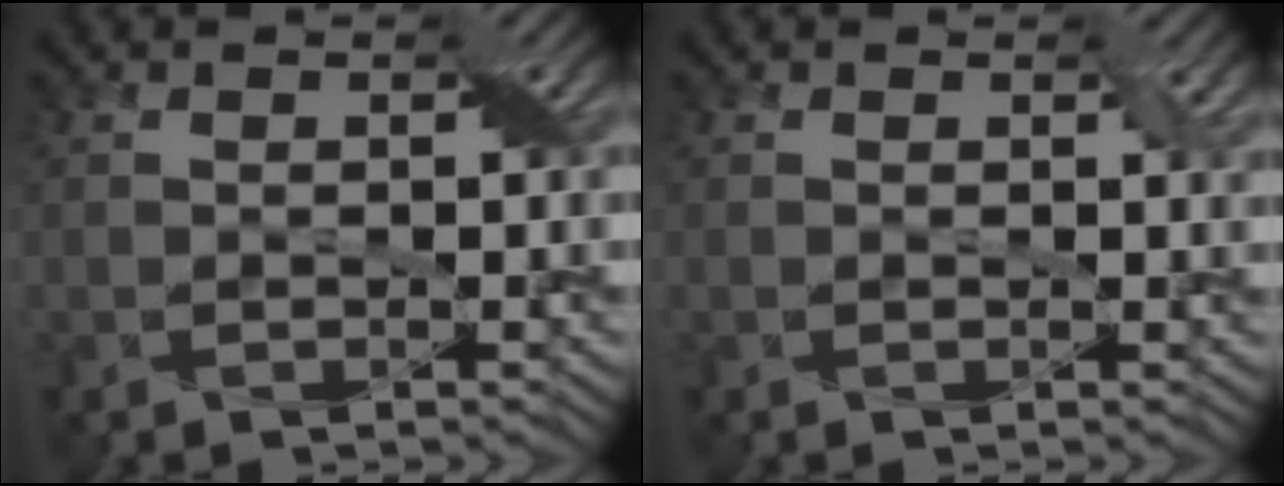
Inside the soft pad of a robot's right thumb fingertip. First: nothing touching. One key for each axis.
{"total": 0.8, "fx": 0.5, "fy": 0.2, "fz": 0.6, "tx": -0.009, "ty": -0.002, "tz": 0.009}